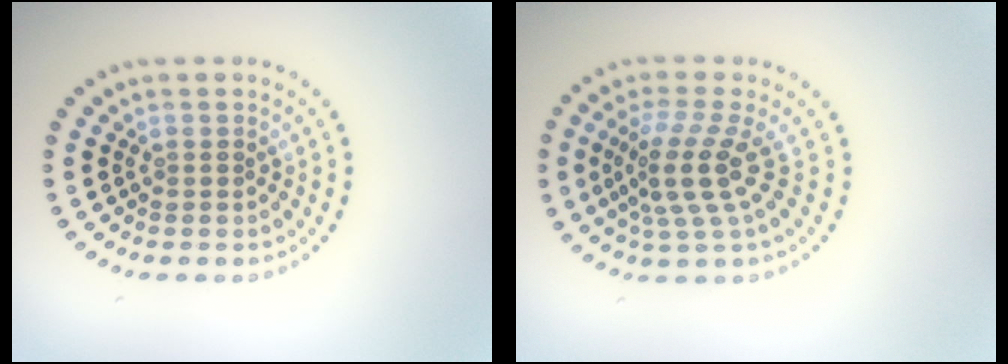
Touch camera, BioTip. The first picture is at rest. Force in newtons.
{"total": 4.2, "press": 3.0, "slide": 2.9}